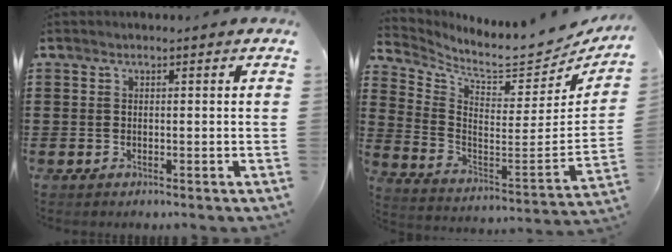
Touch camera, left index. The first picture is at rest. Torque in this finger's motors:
{"motor_torque": [-0.33, -1.80, -0.50, -0.12]}